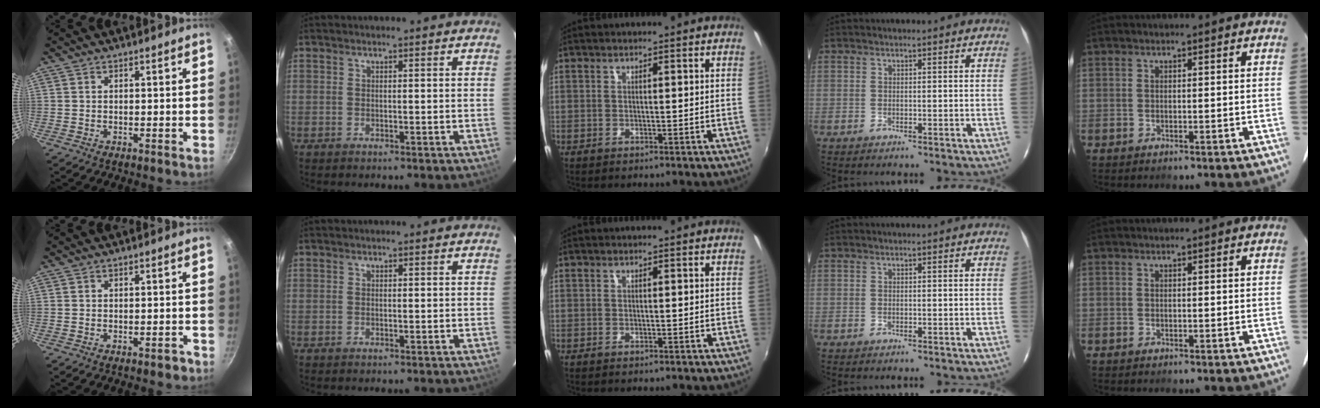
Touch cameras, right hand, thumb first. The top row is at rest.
{"thumb": {"total": 1.7, "force": [-1.1, 0.9, 1.0], "torque": [-0.006, 0.017, -0.008]}}